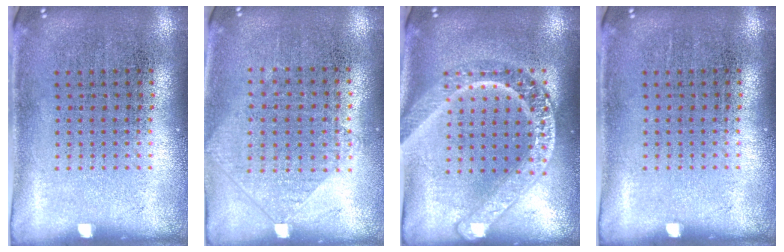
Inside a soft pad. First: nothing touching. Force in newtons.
{"total": 0.9, "press": 0.8, "slide": 0.3}
{"total": 3.1, "press": 3.1, "slide": 0.4}
{"total": 0.0}